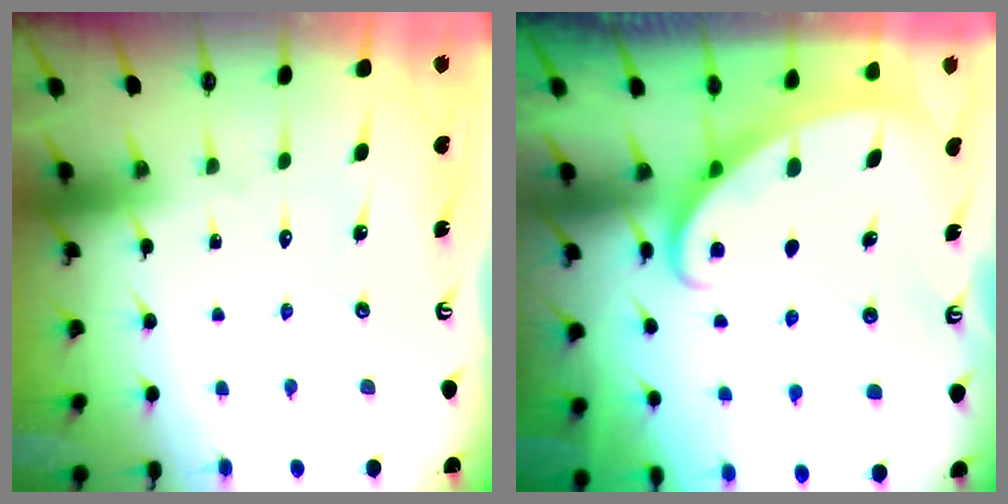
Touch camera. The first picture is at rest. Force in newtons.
{"total": 2.5, "press": 2.5, "slide": 0.3}